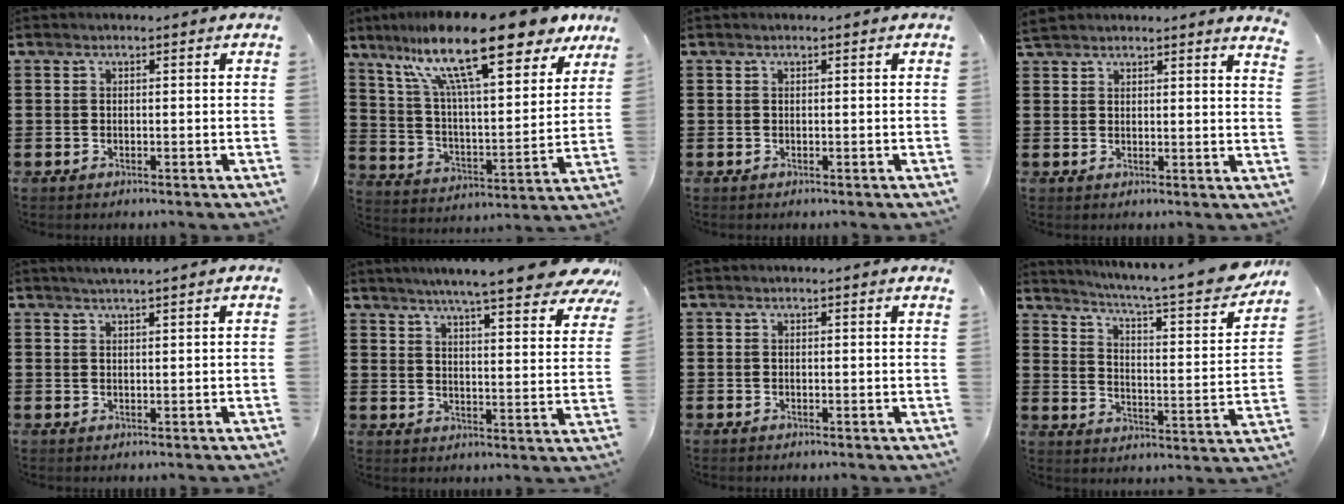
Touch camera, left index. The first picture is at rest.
{"total": 19.0, "force": [13.1, 3.6, 13.3], "torque": [-0.277, -0.060, 0.218]}
{"total": 0.0}
{"total": 3.1, "force": [3.0, -0.4, 0.6], "torque": [-0.021, -0.006, 0.059]}
{"total": 1.4, "force": [1.3, -0.3, 0.6], "torque": [-0.011, 0.001, 0.024]}
{"total": 8.3, "force": [7.0, 0.0, 4.5], "torque": [-0.095, -0.037, 0.119]}
{"total": 0.6, "force": [0.4, -0.1, 0.3], "torque": [-0.006, -0.002, 0.009]}
{"total": 7.2, "force": [5.9, -0.1, 4.2], "torque": [-0.089, -0.051, 0.090]}